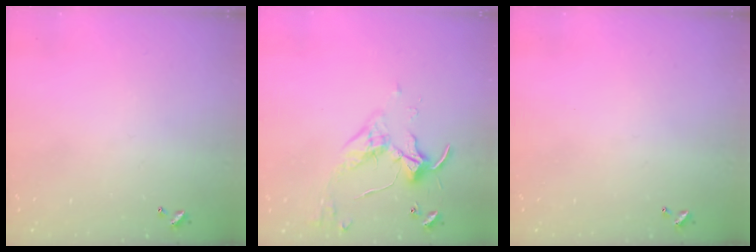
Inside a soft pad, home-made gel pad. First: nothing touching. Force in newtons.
{"total": 3.4, "press": 3.3, "slide": 0.7}
{"total": 0.0}